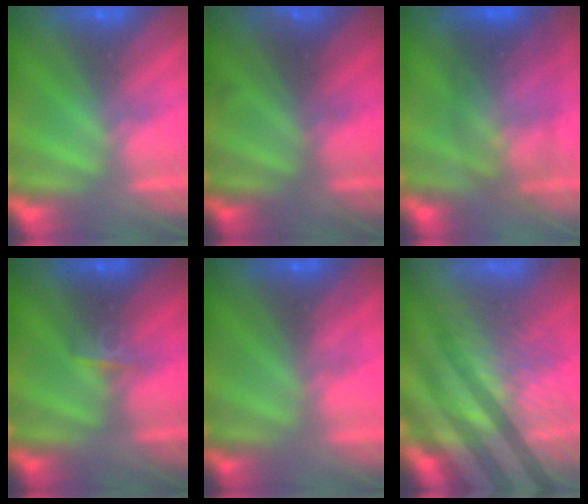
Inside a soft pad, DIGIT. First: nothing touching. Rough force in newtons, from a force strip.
{"total": 1.2}
{"total": 2.8}
{"total": 2.6}
{"total": 4.2}
{"total": 6.8}